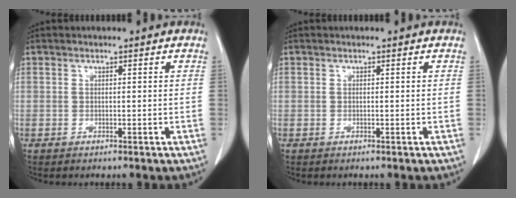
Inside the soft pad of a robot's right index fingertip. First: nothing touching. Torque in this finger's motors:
{"motor_torque": [0.00, 0.00, 0.00, 0.00]}